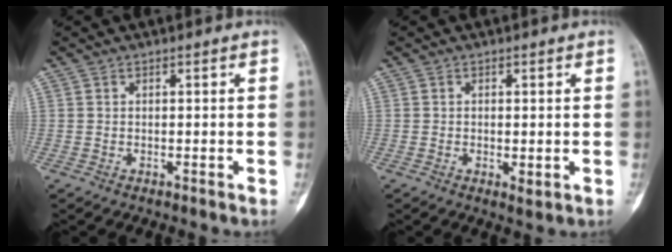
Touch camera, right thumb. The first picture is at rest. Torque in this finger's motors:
{"motor_torque": [-0.29, -0.33, 0.22, 0.32, 0.01]}